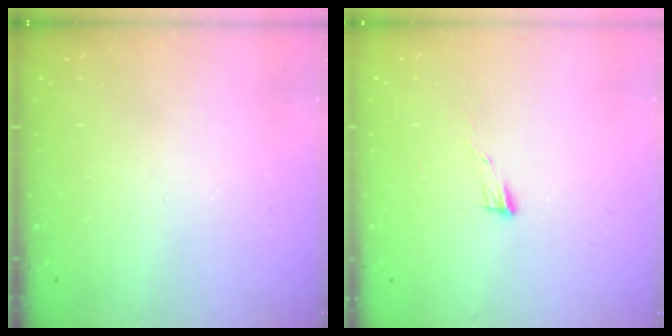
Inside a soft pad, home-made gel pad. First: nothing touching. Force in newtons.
{"total": 4.8, "press": 4.8, "slide": 0.6}